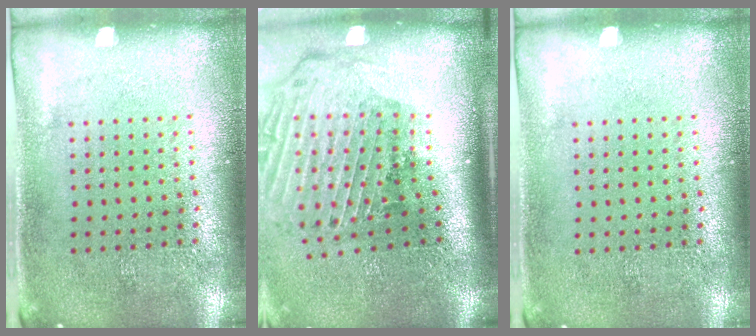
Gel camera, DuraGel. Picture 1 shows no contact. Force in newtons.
{"total": 3.0, "press": 2.1, "slide": 2.2}
{"total": 0.0}